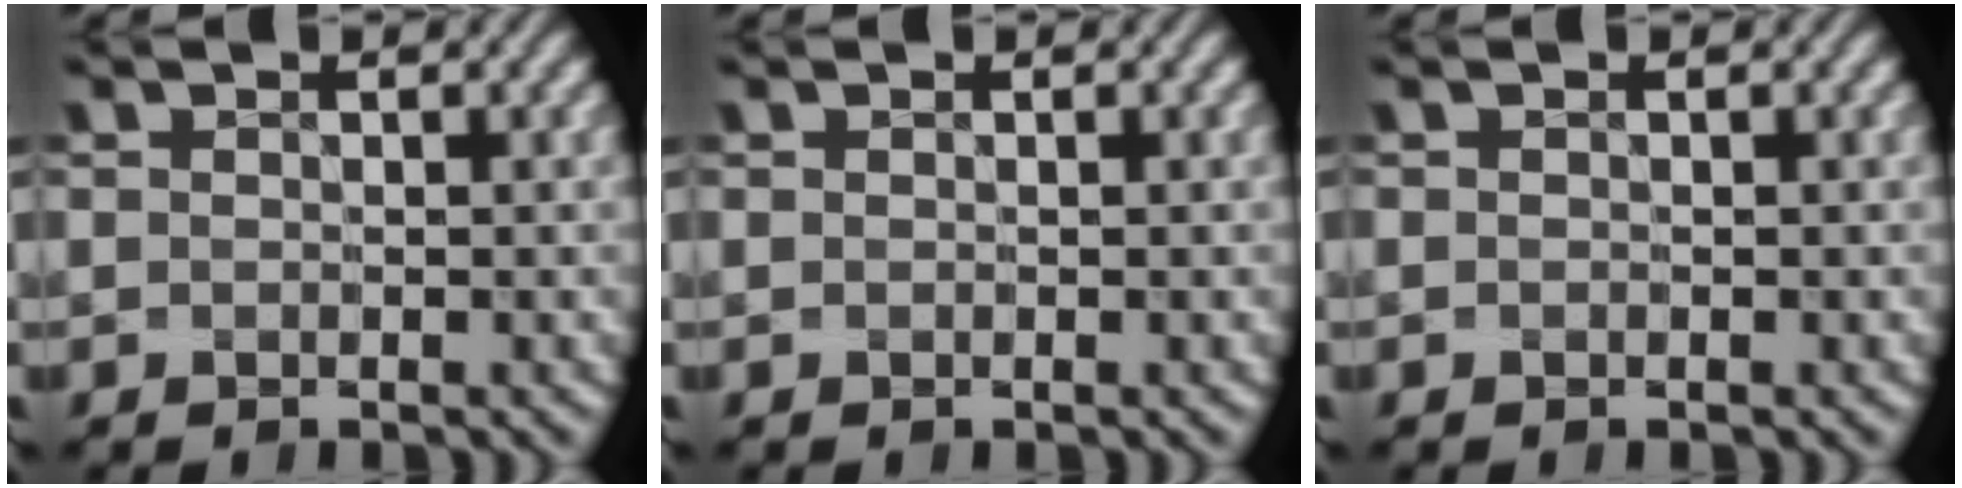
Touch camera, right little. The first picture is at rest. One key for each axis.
{"total": 0.0}
{"total": 0.0}